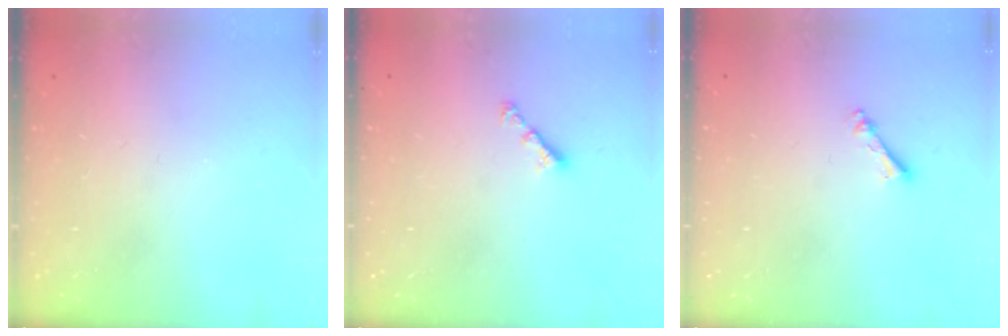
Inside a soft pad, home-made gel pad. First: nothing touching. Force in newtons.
{"total": 2.9, "press": 2.8, "slide": 0.6}
{"total": 2.5, "press": 2.4, "slide": 0.5}